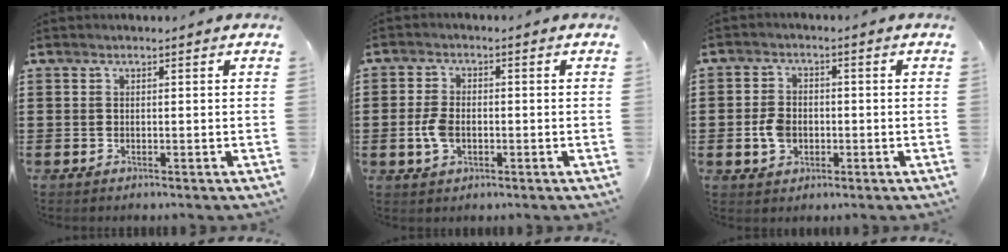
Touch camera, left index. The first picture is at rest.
{"total": 4.5, "force": [-0.8, 2.7, 3.5], "torque": [-0.092, -0.006, -0.021]}
{"total": 4.2, "force": [-0.9, 3.1, 2.7], "torque": [-0.068, 0.001, -0.020]}